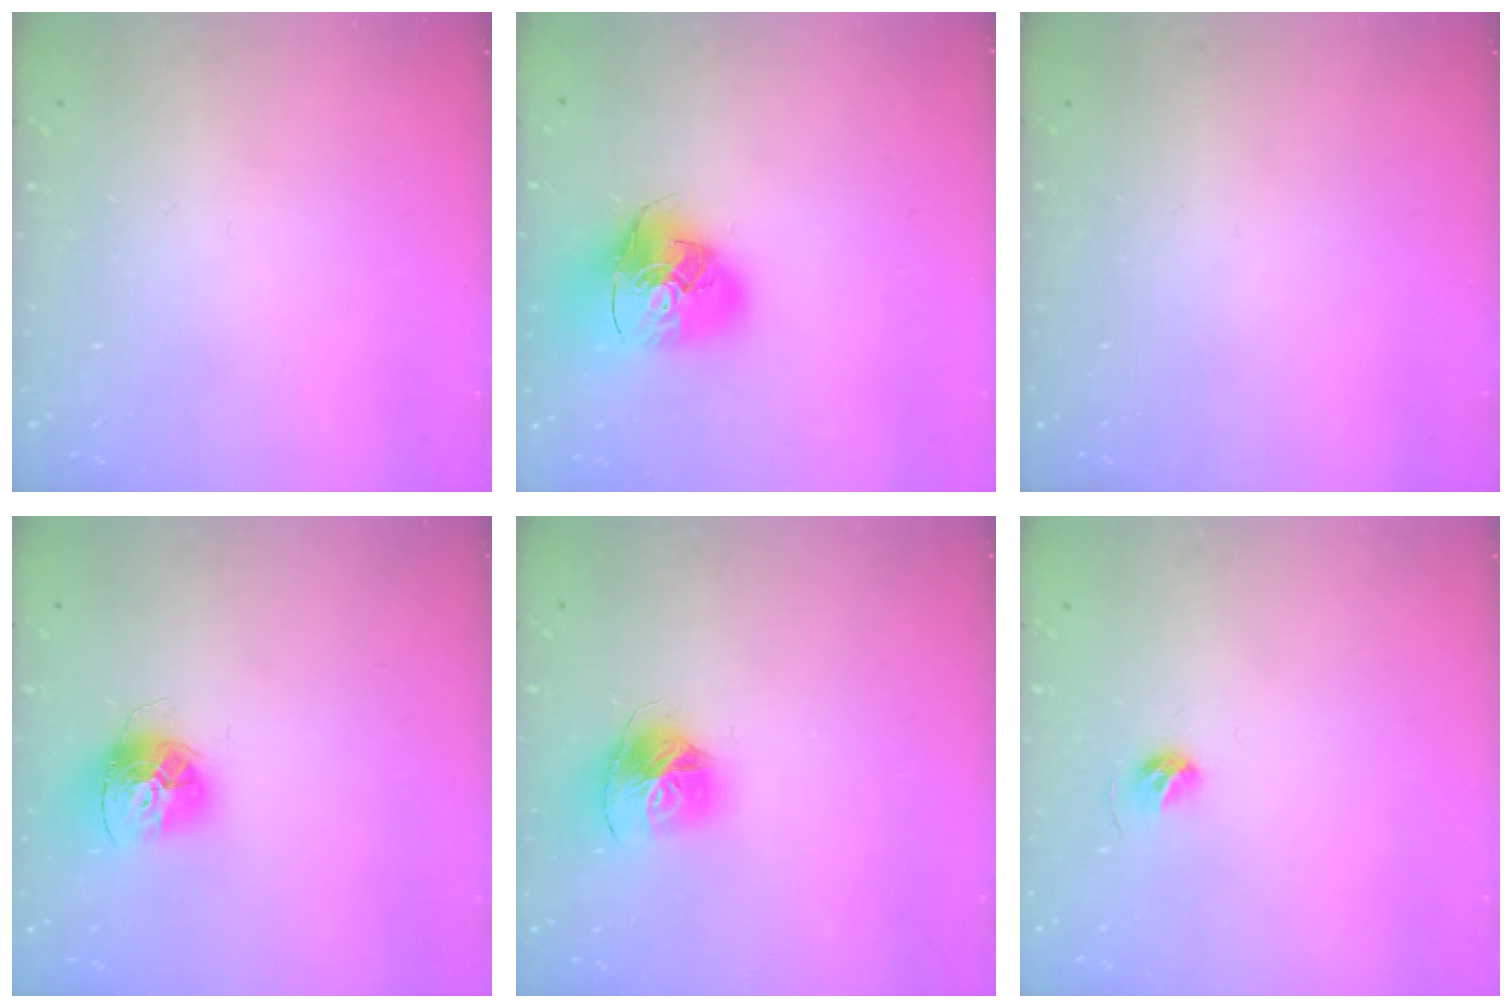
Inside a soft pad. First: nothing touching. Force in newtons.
{"total": 17.4, "press": 17.2, "slide": 2.7}
{"total": 0.0}
{"total": 13.7, "press": 13.7, "slide": 1.2}
{"total": 14.8, "press": 14.7, "slide": 1.6}
{"total": 5.4, "press": 5.2, "slide": 1.2}